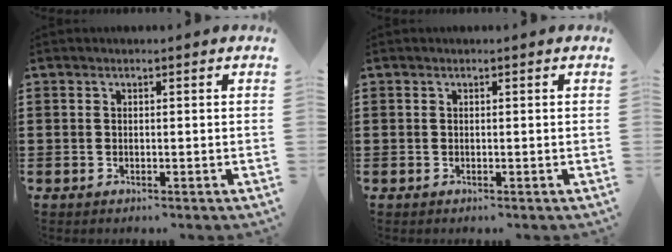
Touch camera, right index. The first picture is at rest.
{"total": 0.0}